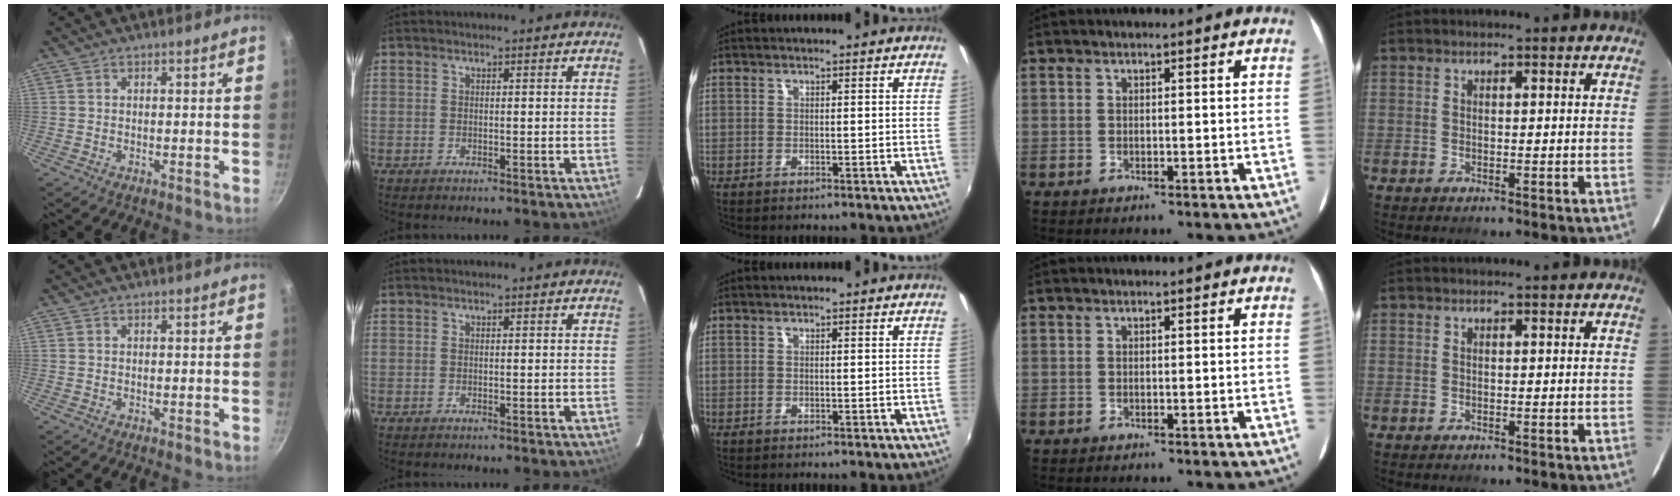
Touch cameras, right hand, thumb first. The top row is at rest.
{}